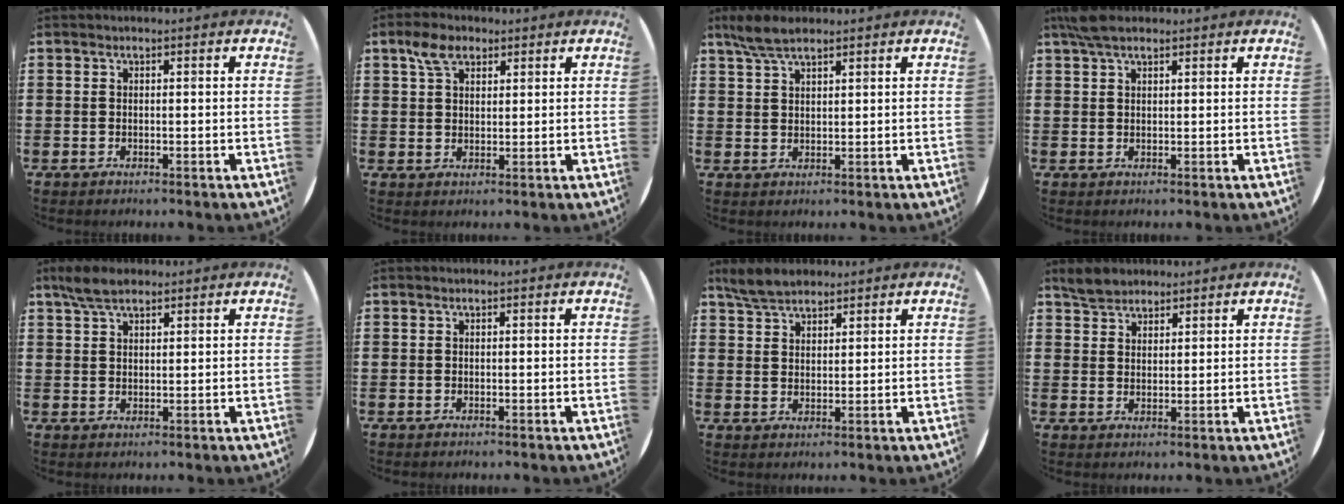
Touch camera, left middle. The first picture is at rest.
{"total": 4.3, "force": [2.8, 2.3, 2.2], "torque": [-0.043, 0.006, 0.050]}
{"total": 4.4, "force": [3.5, 1.3, 2.4], "torque": [-0.054, 0.004, 0.064]}
{"total": 3.2, "force": [2.4, 1.1, 1.7], "torque": [-0.039, 0.007, 0.045]}
{"total": 4.2, "force": [3.2, 1.6, 2.2], "torque": [-0.048, 0.006, 0.060]}
{"total": 0.0}
{"total": 4.6, "force": [4.1, 1.7, 1.4], "torque": [-0.037, 0.000, 0.079]}
{"total": 3.4, "force": [3.0, 1.5, 0.4], "torque": [-0.008, 0.002, 0.059]}